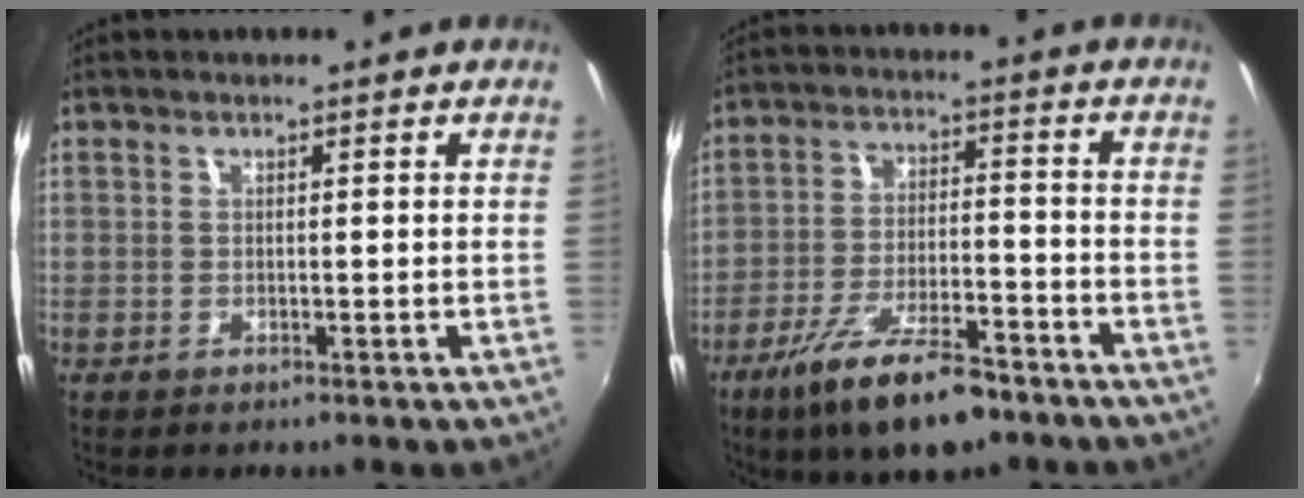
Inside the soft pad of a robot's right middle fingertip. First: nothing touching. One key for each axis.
{"total": 13.6, "fx": -9.4, "fy": 4.2, "fz": 8.9, "tx": -0.178, "ty": -0.019, "tz": -0.157}